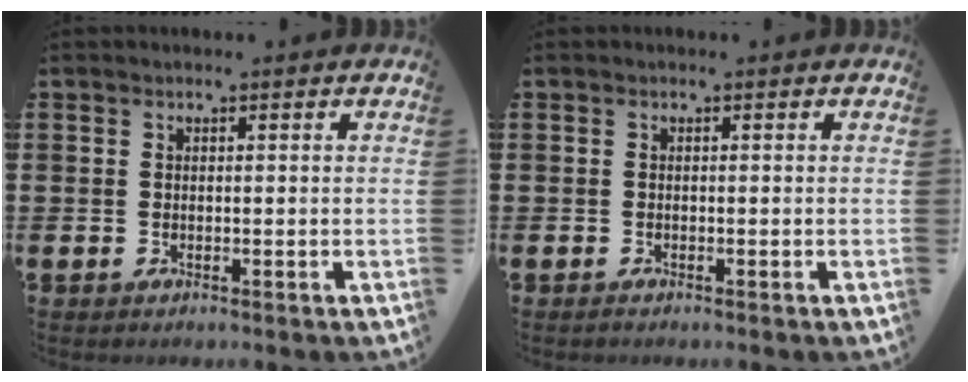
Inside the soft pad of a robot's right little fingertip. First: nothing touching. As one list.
[{"total": 0.0}]